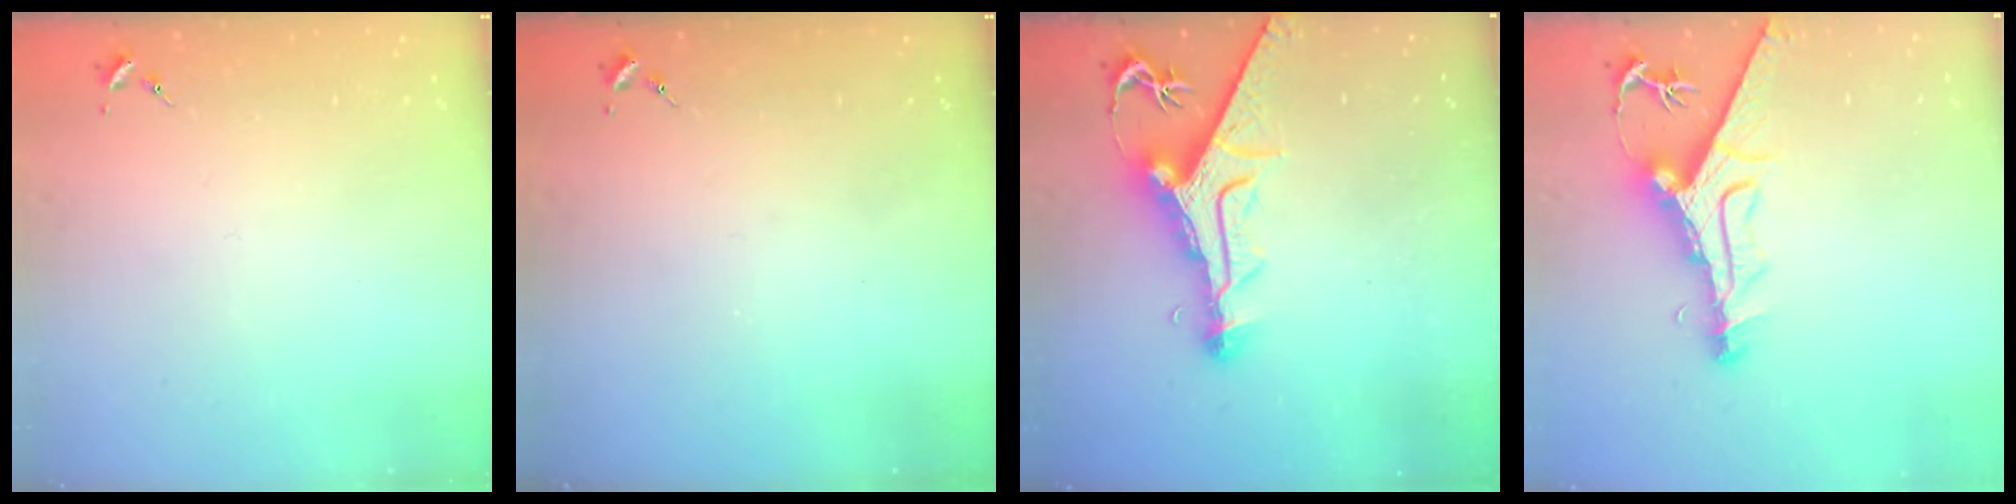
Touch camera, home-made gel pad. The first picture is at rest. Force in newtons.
{"total": 0.0}
{"total": 13.9, "press": 13.8, "slide": 1.9}
{"total": 13.3, "press": 13.2, "slide": 1.4}